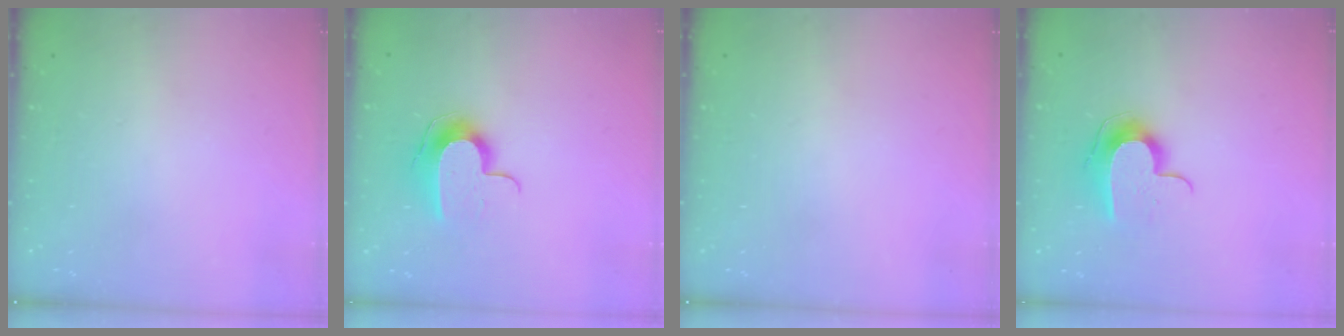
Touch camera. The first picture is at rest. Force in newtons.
{"total": 9.8, "press": 9.8, "slide": 0.7}
{"total": 0.0}
{"total": 9.7, "press": 9.7, "slide": 0.4}